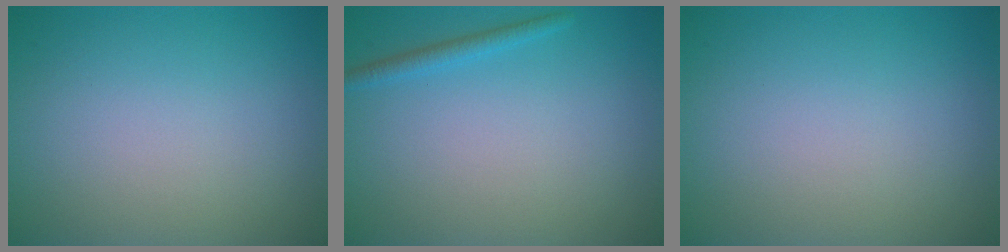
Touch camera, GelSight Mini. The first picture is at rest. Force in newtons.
{"total": 1.3, "press": 1.3, "slide": 0.0}
{"total": 0.0}